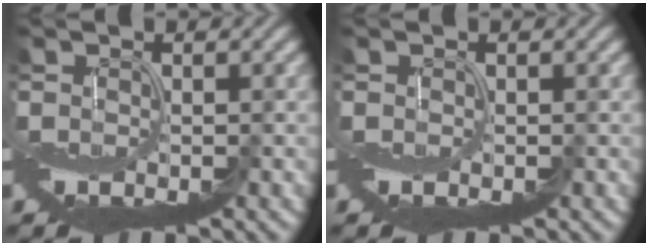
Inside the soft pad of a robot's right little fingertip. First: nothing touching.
{"total": 0.0}